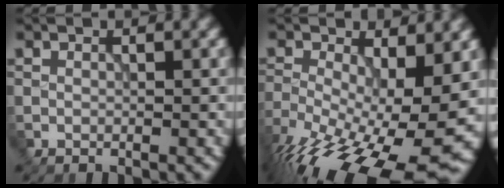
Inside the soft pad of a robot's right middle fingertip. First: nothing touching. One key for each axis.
{"total": 17.3, "fx": -6.7, "fy": 7.3, "fz": 14.1, "tx": -0.262, "ty": -0.027, "tz": -0.097}